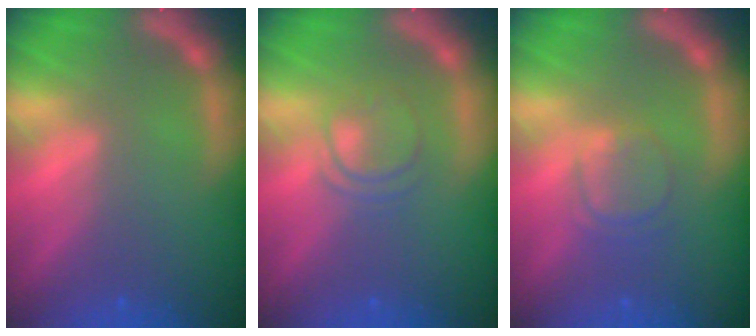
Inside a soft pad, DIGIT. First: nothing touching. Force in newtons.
{"total": 3.0}
{"total": 3.0}